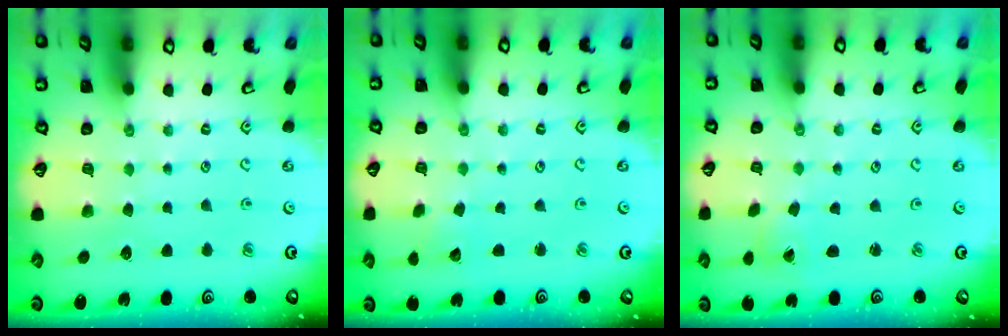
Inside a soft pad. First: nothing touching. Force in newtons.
{"total": 1.8, "press": 1.8, "slide": 0.1}
{"total": 1.3, "press": 1.3, "slide": 0.1}